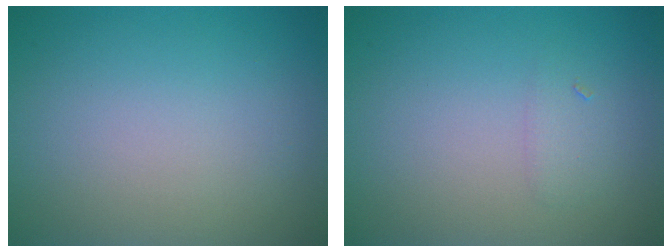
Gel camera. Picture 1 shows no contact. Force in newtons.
{"total": 1.0, "press": 1.0, "slide": 0.1}